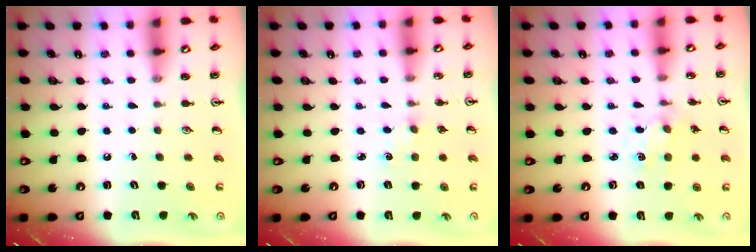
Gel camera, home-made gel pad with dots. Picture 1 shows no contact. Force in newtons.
{"total": 0.8, "press": 0.8, "slide": 0.2}
{"total": 1.1, "press": 1.1, "slide": 0.3}